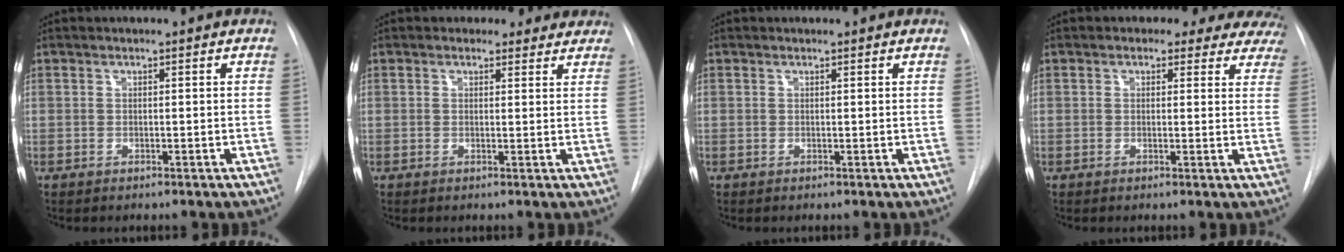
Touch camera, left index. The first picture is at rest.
{"total": 5.3, "force": [4.5, 2.7, 0.4], "torque": [0.015, 0.004, 0.036]}
{"total": 0.7, "force": [0.7, 0.1, 0.1], "torque": [-0.005, 0.006, 0.010]}
{"total": 11.5, "force": [10.2, 5.0, 1.9], "torque": [0.013, -0.006, 0.083]}